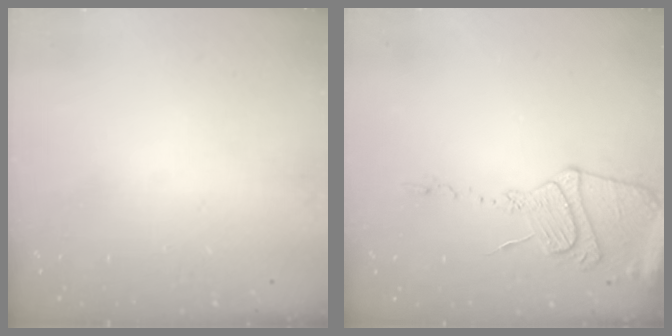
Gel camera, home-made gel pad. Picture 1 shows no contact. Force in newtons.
{"total": 14.1, "press": 14.0, "slide": 1.3}